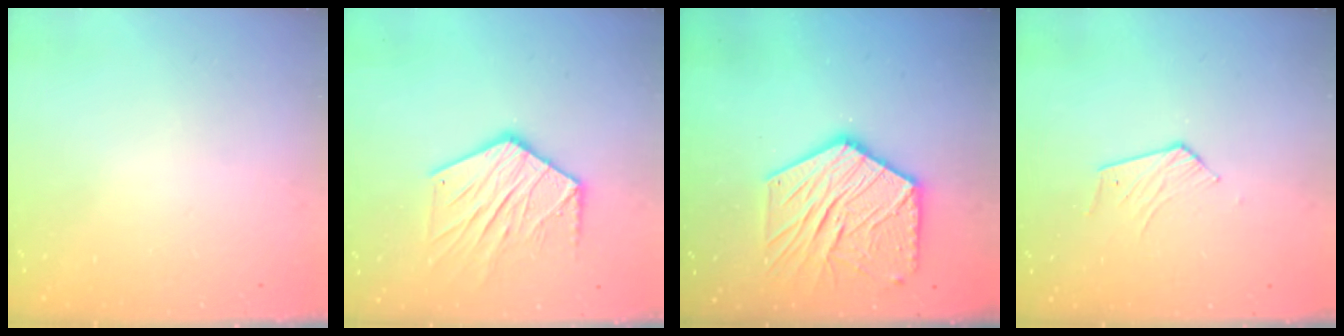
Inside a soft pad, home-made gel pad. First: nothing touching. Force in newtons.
{"total": 15.4, "press": 15.4, "slide": 1.0}
{"total": 18.2, "press": 18.1, "slide": 1.6}
{"total": 4.0, "press": 4.0, "slide": 0.4}